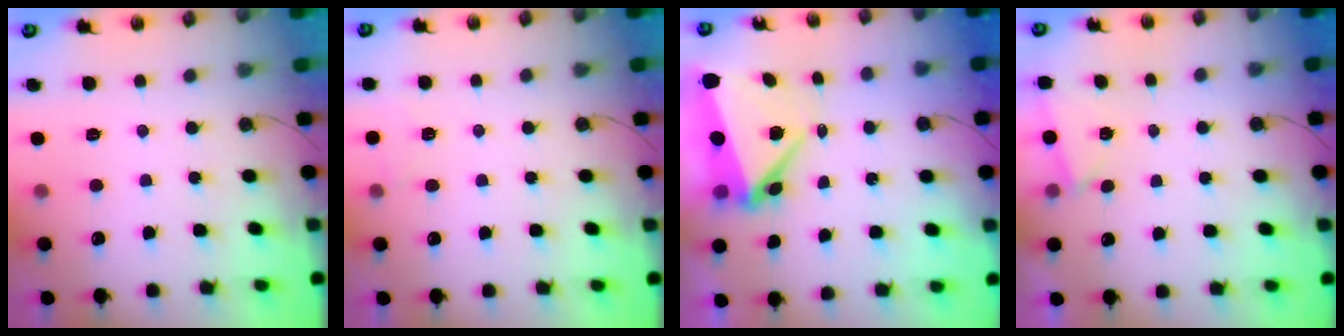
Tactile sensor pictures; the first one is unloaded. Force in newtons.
{"total": 4.7, "press": 2.5, "slide": 4.0}
{"total": 7.1, "press": 6.7, "slide": 2.1}
{"total": 0.6, "press": 0.0, "slide": 0.6}